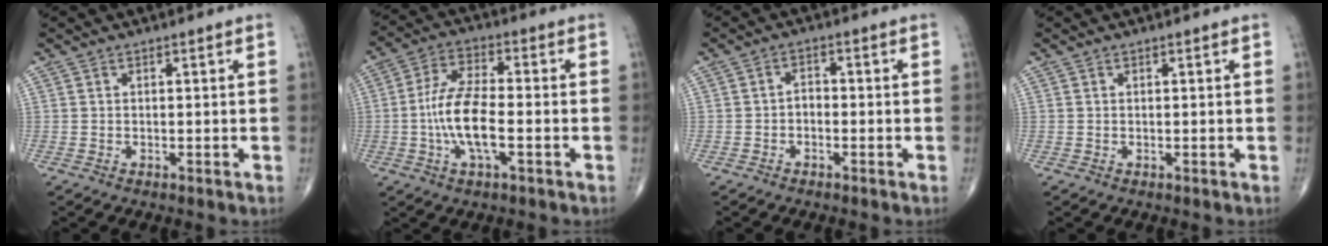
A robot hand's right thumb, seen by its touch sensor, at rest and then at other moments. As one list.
[{"total": 11.1, "force": [-2.2, 4.0, 10.2], "torque": [-0.210, 0.017, -0.047]}, {"total": 2.1, "force": [-0.8, 1.4, 1.3], "torque": [-0.013, 0.015, -0.020]}, {"total": 0.0}]